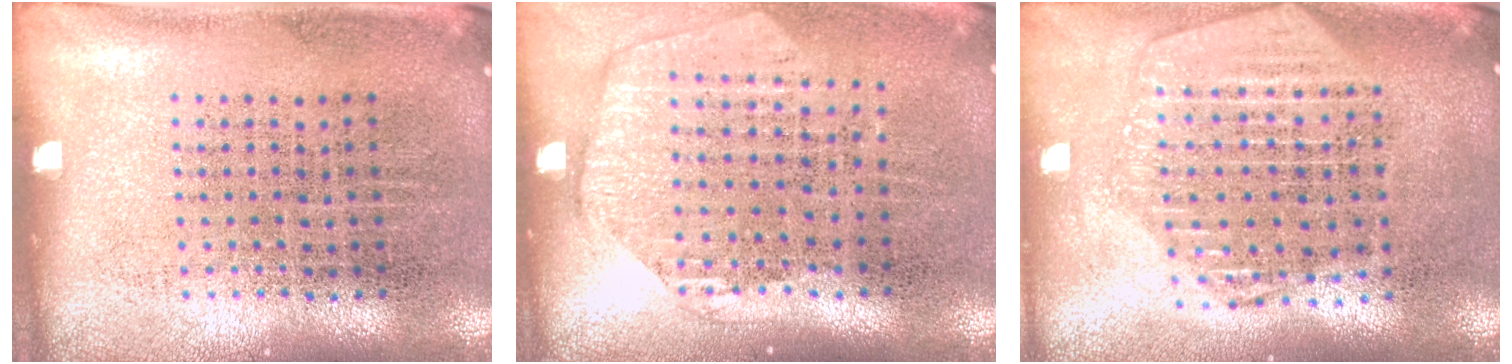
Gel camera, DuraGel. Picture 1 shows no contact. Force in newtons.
{"total": 1.7, "press": 1.5, "slide": 0.8}
{"total": 2.2, "press": 2.0, "slide": 1.0}